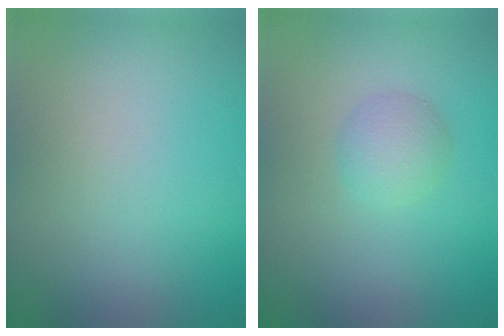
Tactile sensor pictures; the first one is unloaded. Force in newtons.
{"total": 2.0, "press": 2.0, "slide": 0.0}